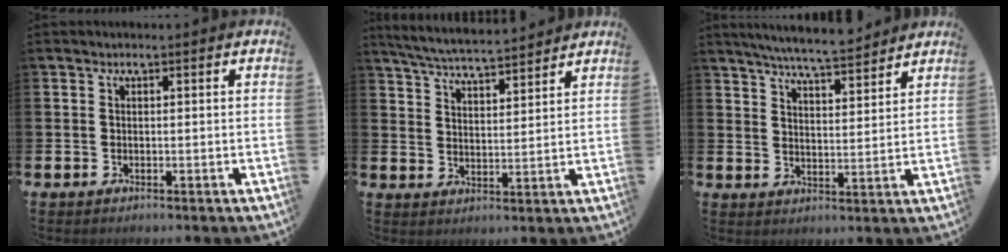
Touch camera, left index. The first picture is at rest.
{"total": 5.6, "force": [5.5, 0.2, 1.0], "torque": [-0.040, -0.032, 0.097]}
{"total": 6.4, "force": [6.2, 0.1, 1.5], "torque": [-0.041, -0.036, 0.110]}